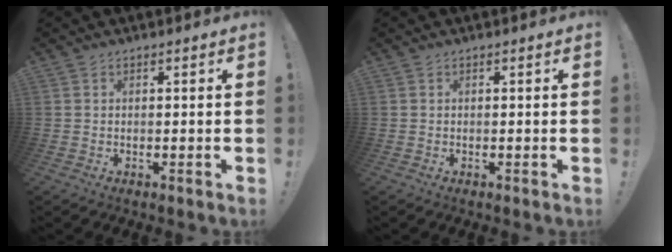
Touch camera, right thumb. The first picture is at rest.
{"total": 0.0}